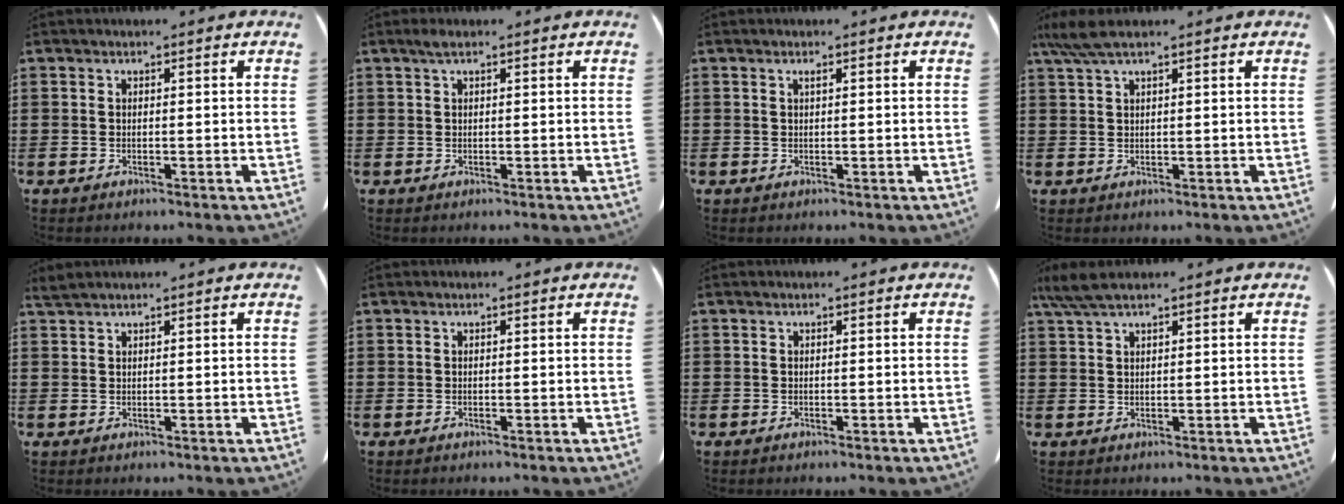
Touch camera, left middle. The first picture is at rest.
{"total": 1.0, "force": [0.5, 0.2, 0.9], "torque": [-0.019, 0.002, 0.009]}
{"total": 0.5, "force": [0.3, 0.1, 0.5], "torque": [-0.010, -0.002, 0.006]}
{"total": 3.7, "force": [2.4, 0.4, 2.8], "torque": [-0.059, 0.001, 0.045]}
{"total": 1.3, "force": [1.1, 0.0, 0.5], "torque": [-0.014, -0.002, 0.023]}
{"total": 0.0}
{"total": 0.0}
{"total": 3.9, "force": [2.7, 0.6, 2.8], "torque": [-0.059, 0.002, 0.051]}